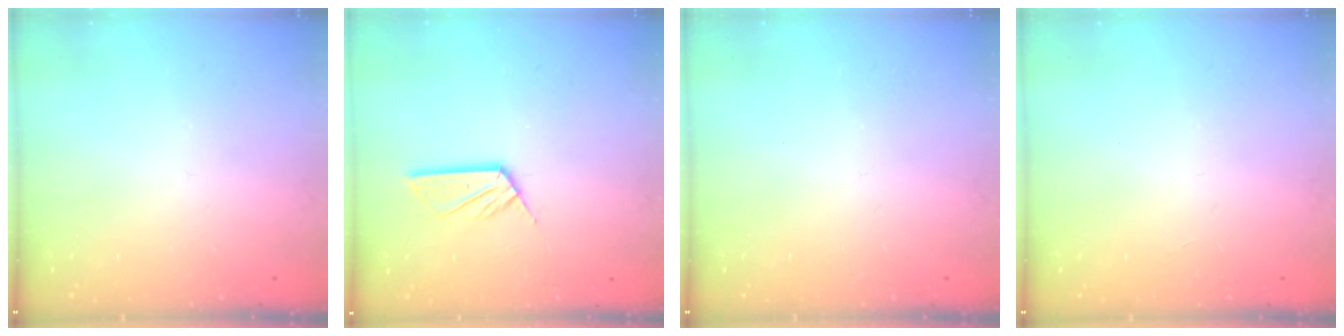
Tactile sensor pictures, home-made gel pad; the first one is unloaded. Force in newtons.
{"total": 6.4, "press": 6.3, "slide": 0.5}
{"total": 0.0}
{"total": 0.0}